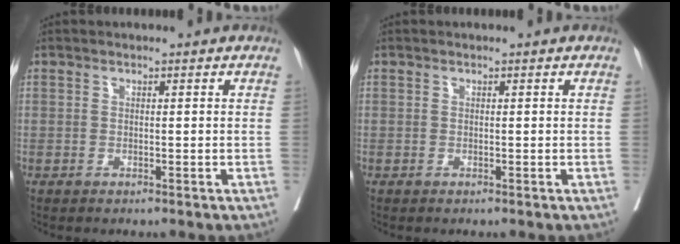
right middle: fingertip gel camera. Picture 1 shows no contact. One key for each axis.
{"total": 0.0}